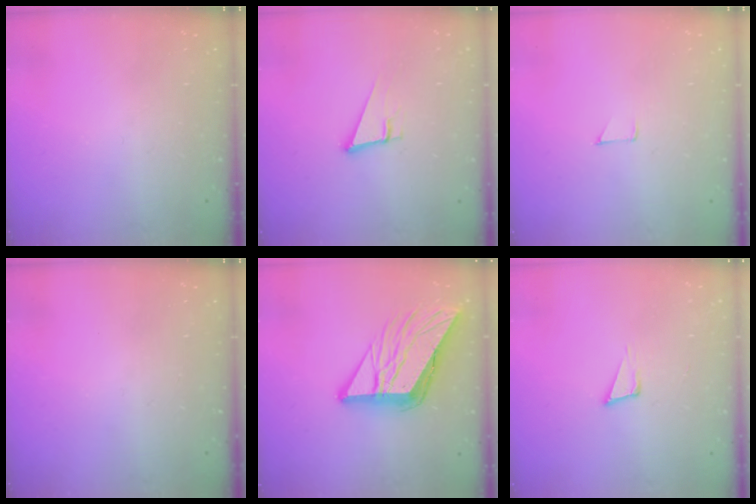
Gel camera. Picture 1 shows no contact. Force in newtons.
{"total": 6.8, "press": 6.3, "slide": 2.5}
{"total": 3.2, "press": 3.2, "slide": 0.3}
{"total": 0.0}
{"total": 15.9, "press": 15.9, "slide": 1.6}
{"total": 4.0, "press": 2.8, "slide": 2.9}